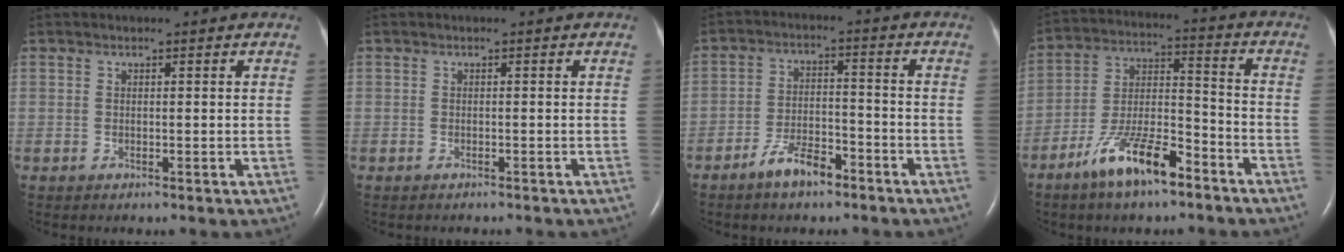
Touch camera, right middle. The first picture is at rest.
{"total": 1.4, "force": [-1.2, 0.3, 0.5], "torque": [-0.015, -0.004, -0.013]}
{"total": 8.3, "force": [-5.9, 2.5, 5.4], "torque": [-0.106, 0.001, -0.106]}
{"total": 11.8, "force": [-7.8, 3.0, 8.2], "torque": [-0.162, 0.000, -0.144]}